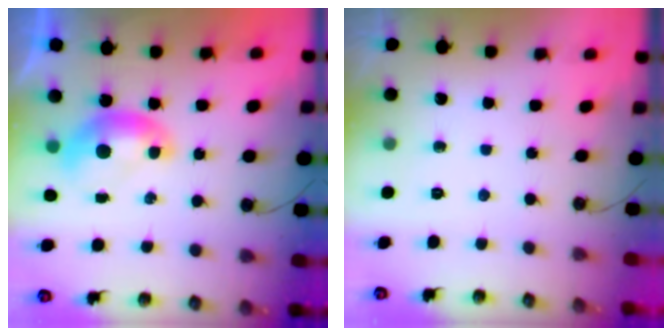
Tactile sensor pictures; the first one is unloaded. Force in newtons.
{"total": 0.0}